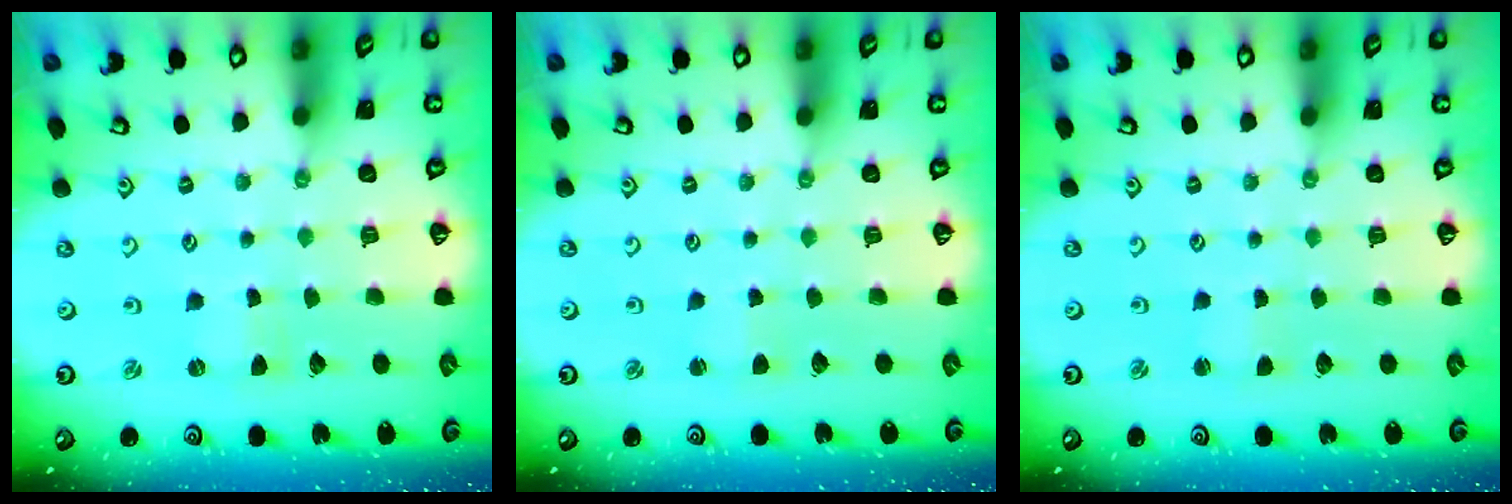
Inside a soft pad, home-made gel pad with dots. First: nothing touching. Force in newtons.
{"total": 2.1, "press": 2.1, "slide": 0.3}
{"total": 0.8, "press": 0.8, "slide": 0.0}